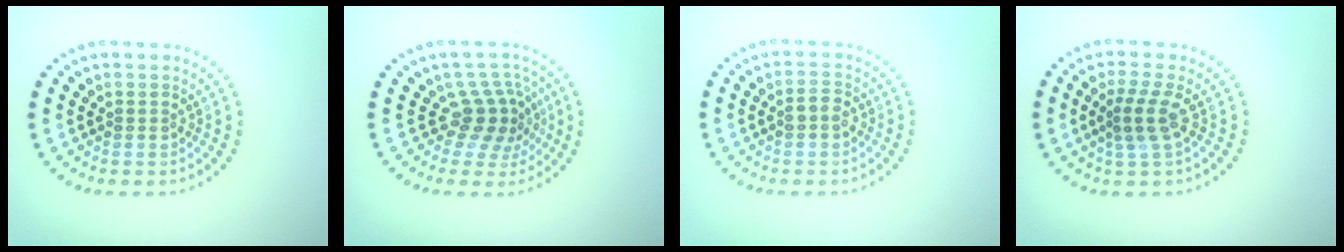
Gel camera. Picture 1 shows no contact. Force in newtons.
{"total": 3.5, "press": 2.7, "slide": 2.3}
{"total": 1.6, "press": 1.6, "slide": 0.1}
{"total": 2.5, "press": 2.0, "slide": 1.5}